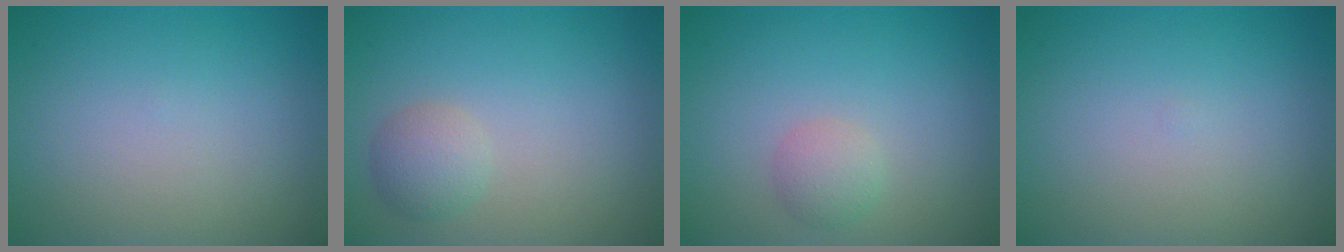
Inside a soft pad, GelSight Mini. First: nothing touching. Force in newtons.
{"total": 2.1, "press": 2.1, "slide": 0.1}
{"total": 1.7, "press": 1.7, "slide": 0.2}
{"total": 0.0}